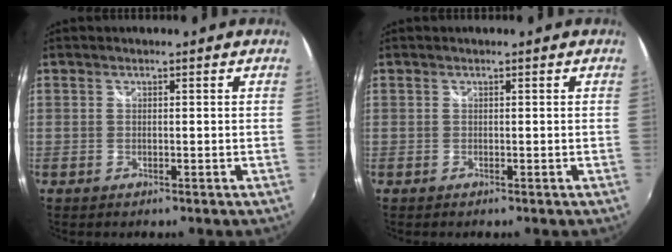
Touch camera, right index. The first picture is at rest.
{"total": 0.0}